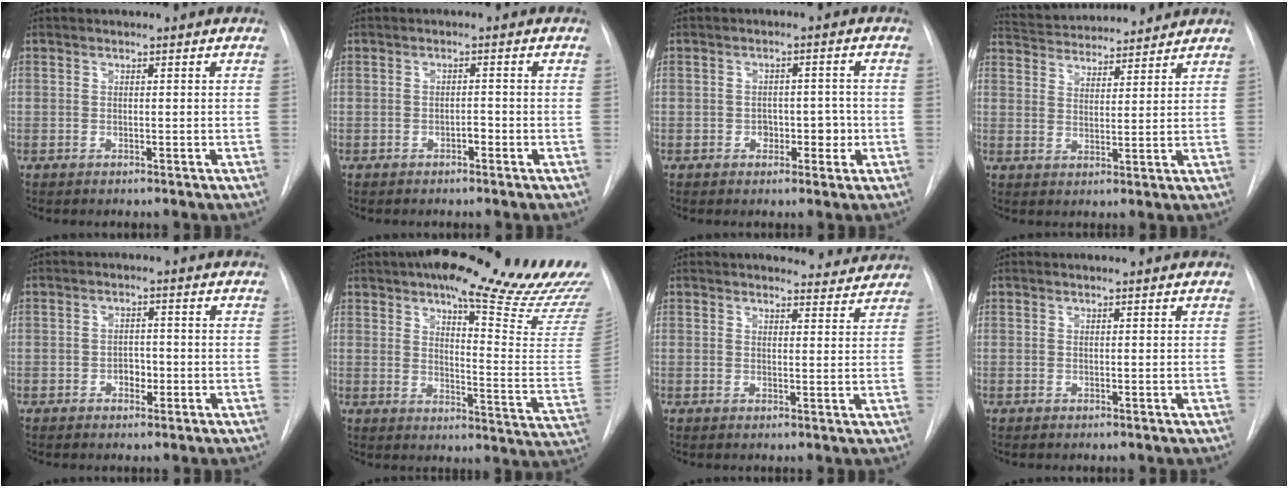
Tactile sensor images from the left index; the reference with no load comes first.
{"total": 1.1, "force": [-0.7, 0.5, 0.7], "torque": [-0.011, 0.003, -0.012]}
{"total": 3.6, "force": [-1.0, 2.5, 2.4], "torque": [-0.021, 0.010, -0.011]}
{"total": 14.2, "force": [13.4, 2.5, 3.8], "torque": [-0.064, 0.029, 0.203]}
{"total": 2.2, "force": [-0.8, 1.5, 1.4], "torque": [-0.017, 0.007, -0.010]}
{"total": 25.7, "force": [20.3, 3.8, 15.3], "torque": [-0.196, -0.051, 0.245]}
{"total": 5.8, "force": [5.6, 1.4, 0.4], "torque": [0.008, -0.008, 0.052]}
{"total": 1.7, "force": [1.6, 0.1, 0.5], "torque": [-0.007, 0.015, 0.022]}